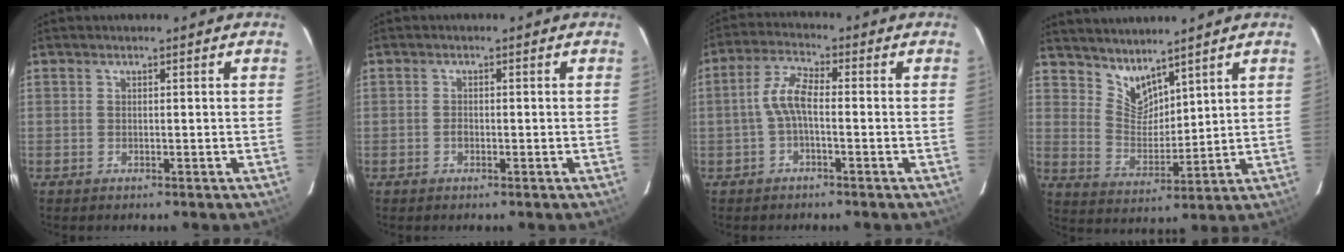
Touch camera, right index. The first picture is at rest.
{"total": 1.0, "force": [-0.4, 0.7, 0.6], "torque": [-0.011, 0.002, -0.008]}
{"total": 5.1, "force": [-1.1, 1.6, 4.8], "torque": [-0.106, 0.016, -0.024]}
{"total": 6.8, "force": [6.0, 2.4, 2.1], "torque": [-0.032, -0.005, 0.123]}